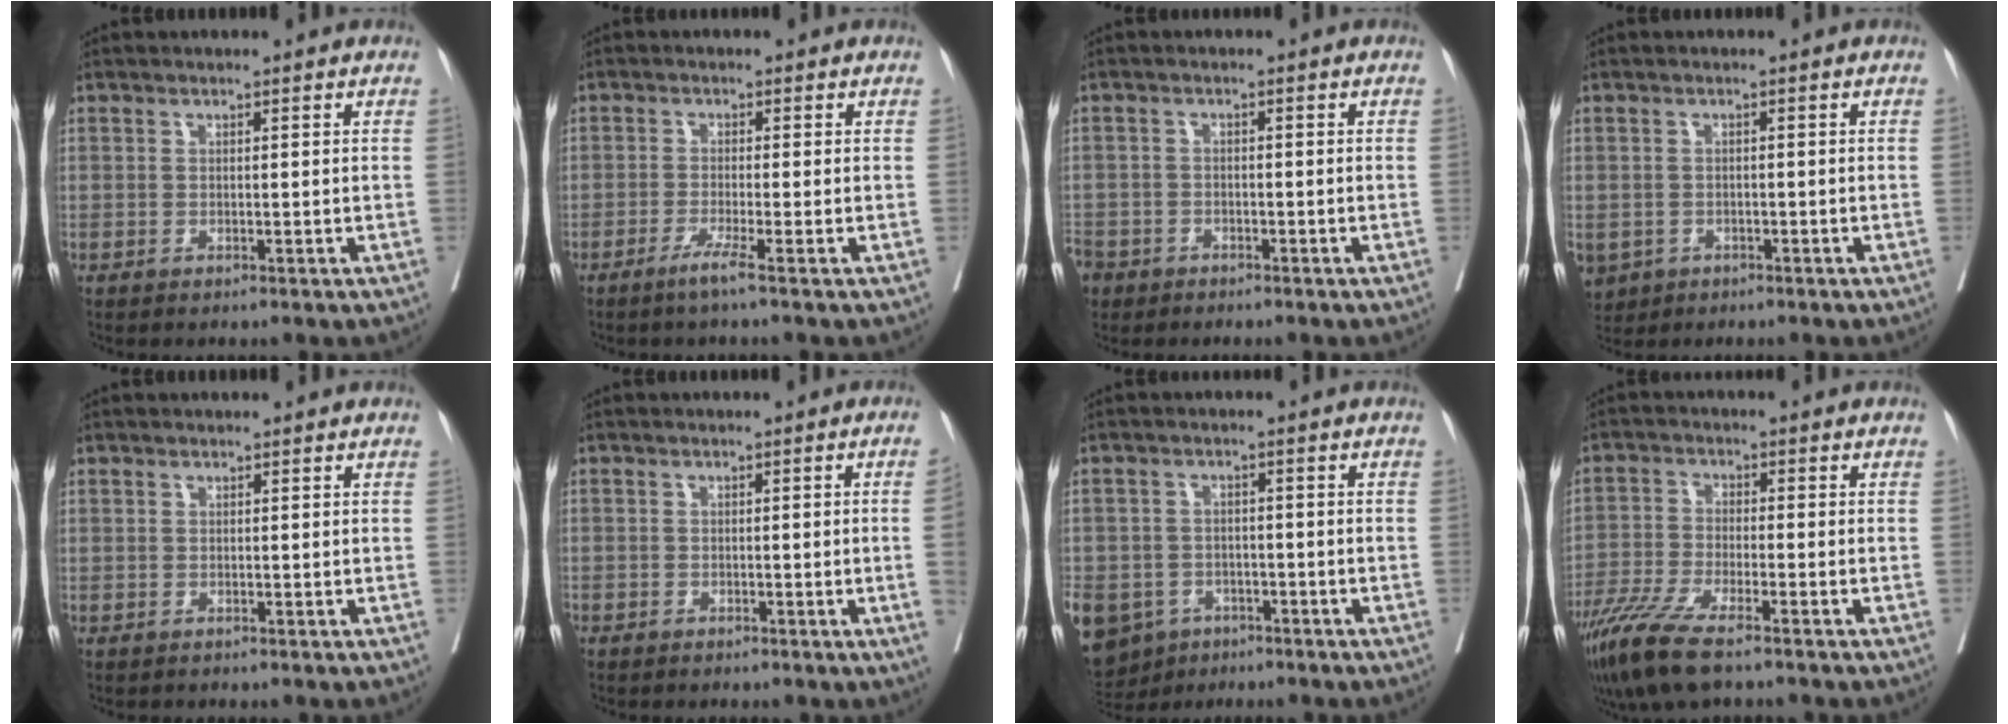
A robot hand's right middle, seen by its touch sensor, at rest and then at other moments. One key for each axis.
{"total": 2.6, "fx": -1.7, "fy": -0.8, "fz": 1.8, "tx": -0.035, "ty": -0.005, "tz": -0.036}
{"total": 6.5, "fx": -4.3, "fy": 4.6, "fz": 1.7, "tx": -0.055, "ty": -0.004, "tz": -0.080}
{"total": 5.8, "fx": -2.8, "fy": 4.7, "fz": 1.8, "tx": -0.043, "ty": -0.001, "tz": -0.040}
{"total": 0.5, "fx": 0.1, "fy": 0.5, "fz": -0.1, "tx": 0.012, "ty": 0.006, "tz": 0.002}
{"total": 2.3, "fx": -0.6, "fy": -0.3, "fz": 2.1, "tx": -0.026, "ty": 0.003, "tz": -0.011}
{"total": 13.2, "fx": -7.5, "fy": 9.9, "fz": 4.5, "tx": -0.129, "ty": -0.006, "tz": -0.106}
{"total": 9.3, "fx": -6.7, "fy": 1.3, "fz": 6.4, "tx": -0.124, "ty": -0.025, "tz": -0.122}